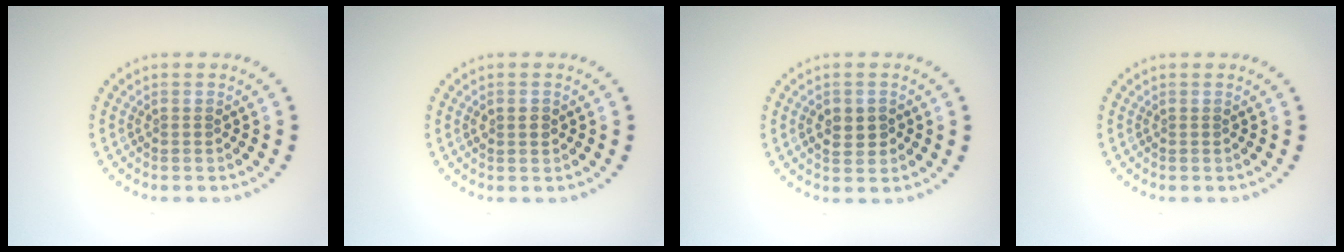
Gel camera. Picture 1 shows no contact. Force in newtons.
{"total": 1.5, "press": 1.5, "slide": 0.1}
{"total": 2.3, "press": 2.3, "slide": 0.3}
{"total": 0.0}